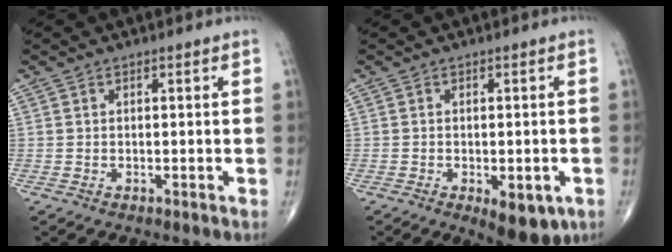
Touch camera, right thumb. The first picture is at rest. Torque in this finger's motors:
{"motor_torque": [0.81, 1.08, 0.09, -0.20, 0.22]}